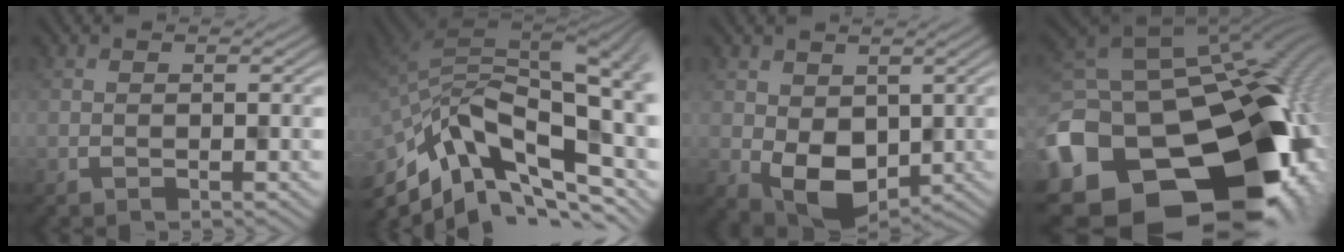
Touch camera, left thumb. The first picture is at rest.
{"total": 16.1, "force": [-3.7, 8.7, 13.0], "torque": [-0.243, -0.027, -0.049]}
{"total": 7.0, "force": [-0.4, 5.4, 4.4], "torque": [-0.096, -0.037, 0.007]}
{"total": 20.6, "force": [-7.2, 15.3, 11.8], "torque": [-0.279, -0.047, -0.091]}